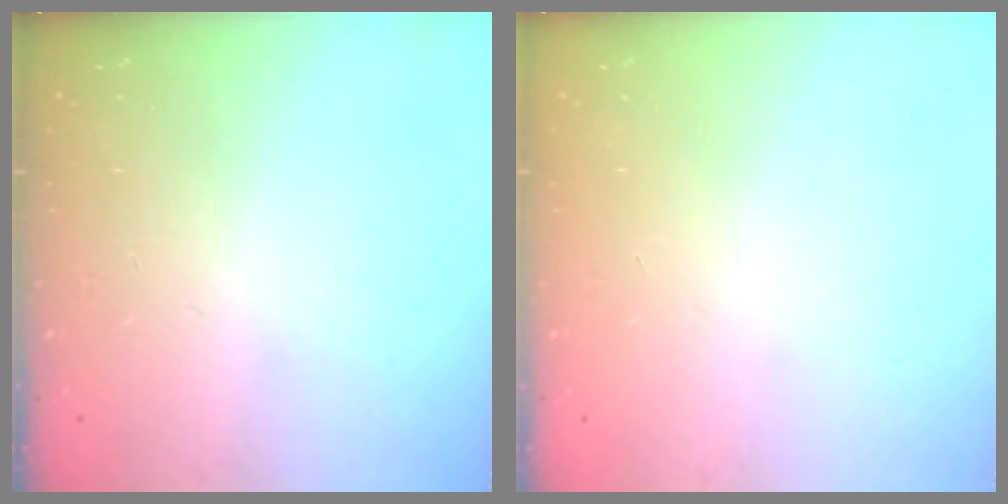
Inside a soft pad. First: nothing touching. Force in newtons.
{"total": 0.0}